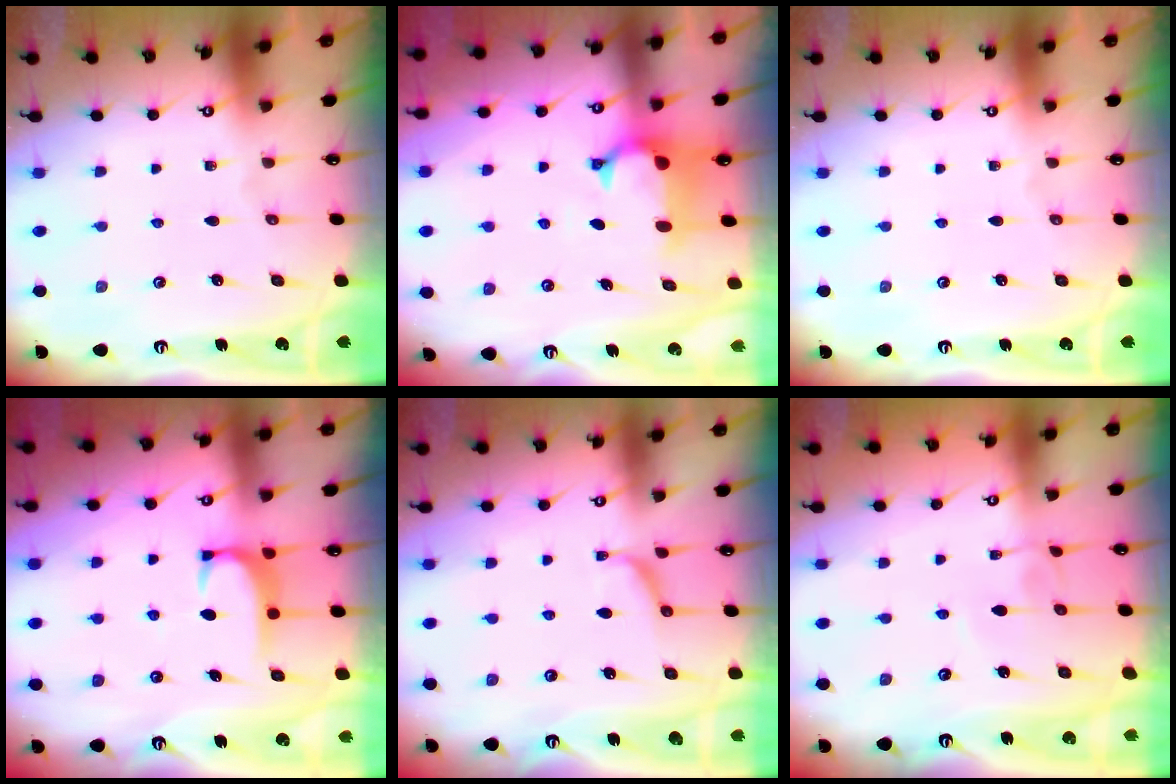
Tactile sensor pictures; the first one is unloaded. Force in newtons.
{"total": 1.2, "press": 0.6, "slide": 1.0}
{"total": 0.0}
{"total": 1.9, "press": 1.9, "slide": 0.5}
{"total": 0.0}
{"total": 3.6, "press": 3.6, "slide": 0.1}